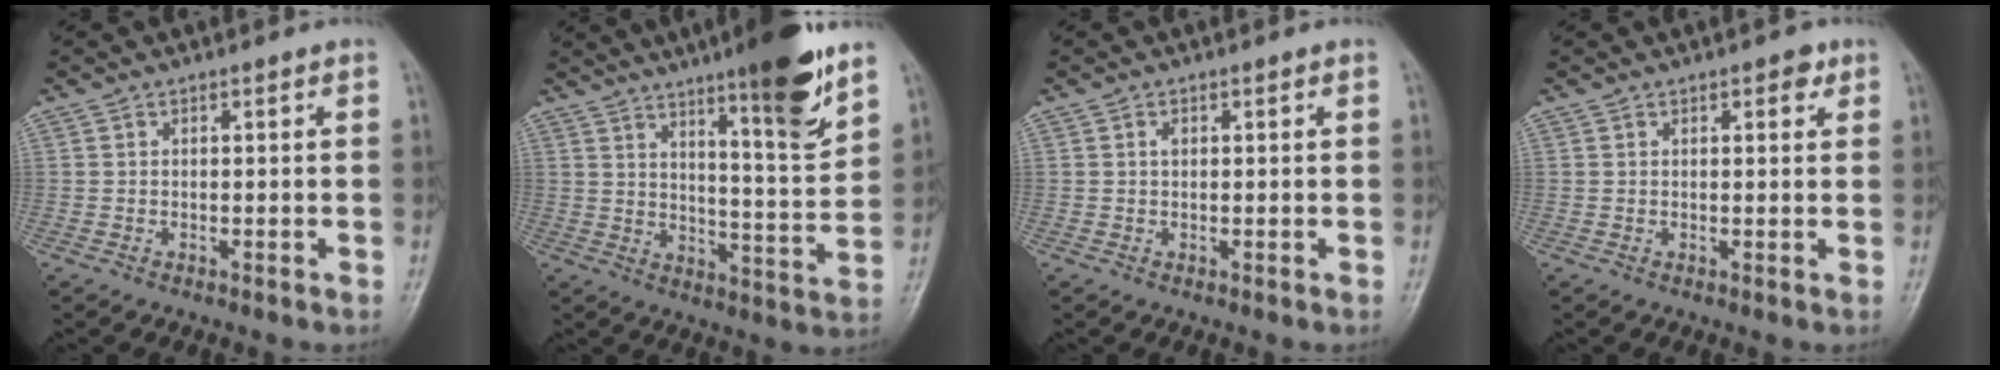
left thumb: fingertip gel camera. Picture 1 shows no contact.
{"total": 14.8, "force": [9.7, 1.8, 11.0], "torque": [-0.147, -0.064, 0.149]}
{"total": 0.8, "force": [0.2, 0.5, 0.5], "torque": [-0.006, 0.002, 0.004]}
{"total": 2.3, "force": [1.2, 1.1, 1.6], "torque": [-0.011, -0.003, 0.013]}